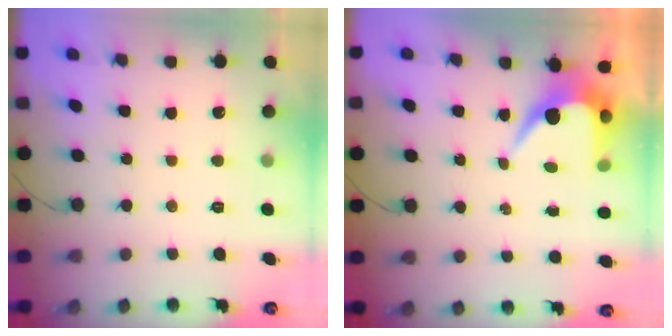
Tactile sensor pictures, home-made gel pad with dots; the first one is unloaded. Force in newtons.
{"total": 6.8, "press": 6.8, "slide": 0.5}